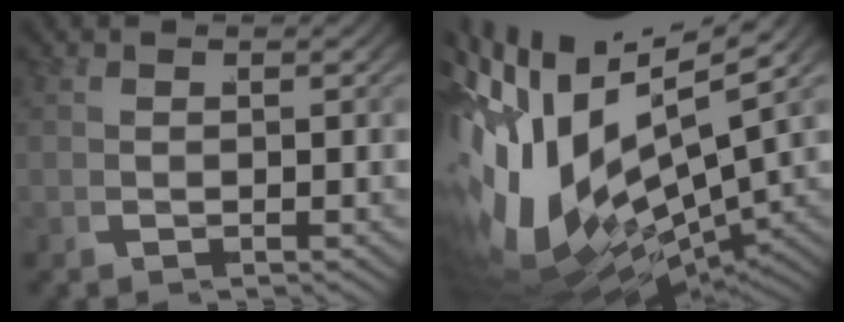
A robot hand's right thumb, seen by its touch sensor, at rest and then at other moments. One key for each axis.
{"total": 19.0, "fx": -3.2, "fy": 12.7, "fz": 13.7, "tx": -0.279, "ty": -0.053, "tz": -0.024}